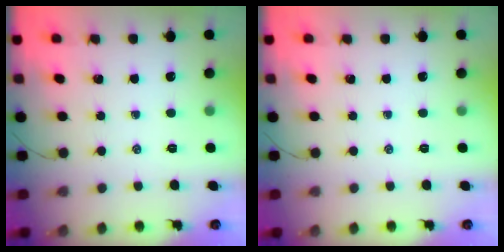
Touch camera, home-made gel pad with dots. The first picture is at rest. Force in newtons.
{"total": 0.0}